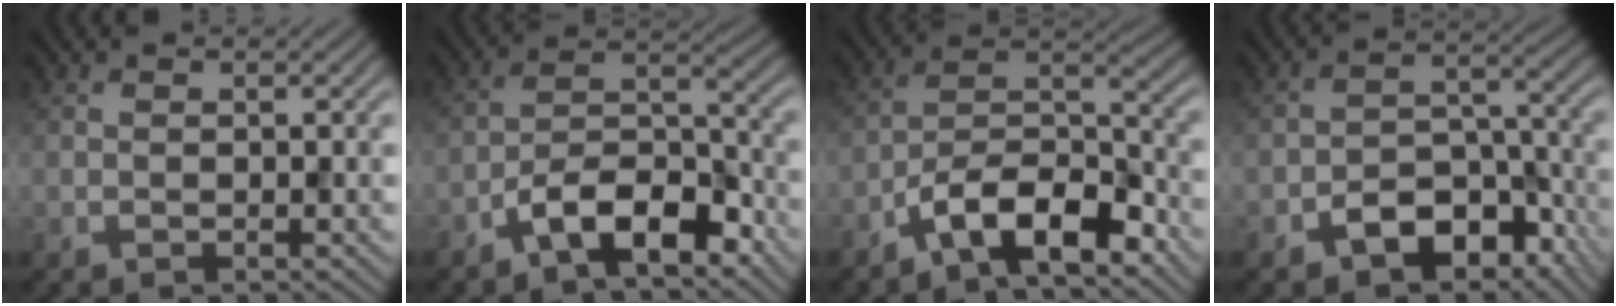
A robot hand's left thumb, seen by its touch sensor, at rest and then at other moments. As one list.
[{"total": 8.0, "force": [-5.4, 3.1, 5.1], "torque": [-0.081, 0.013, -0.112]}, {"total": 9.6, "force": [-6.5, 3.3, 6.2], "torque": [-0.097, 0.009, -0.136]}, {"total": 8.7, "force": [-5.0, 5.1, 4.9], "torque": [-0.069, -0.010, -0.088]}]